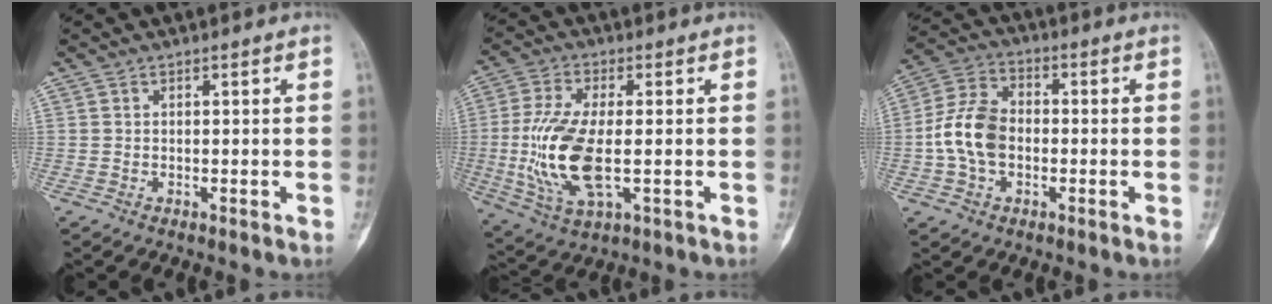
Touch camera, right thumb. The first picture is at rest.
{"total": 14.5, "force": [-1.6, 6.2, 13.0], "torque": [-0.281, -0.009, -0.026]}
{"total": 10.6, "force": [-1.4, 7.3, 7.6], "torque": [-0.141, 0.028, -0.036]}